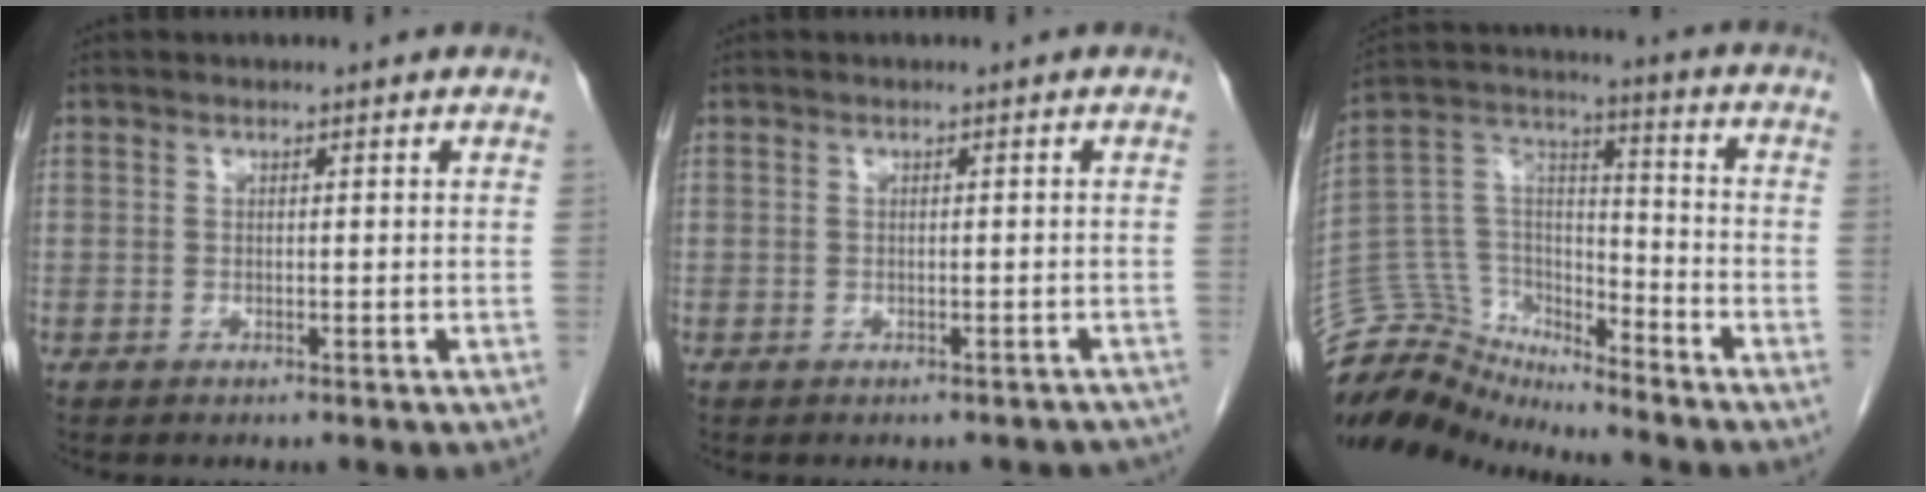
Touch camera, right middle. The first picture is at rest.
{"total": 4.5, "force": [-4.1, 1.8, 0.8], "torque": [-0.004, 0.001, -0.037]}
{"total": 13.9, "force": [-13.6, 2.5, 0.6], "torque": [-0.015, 0.065, -0.253]}